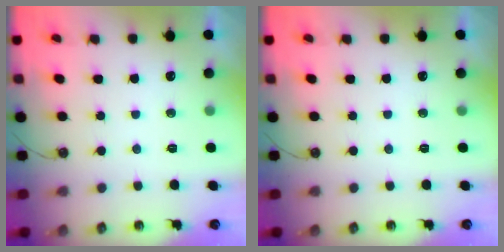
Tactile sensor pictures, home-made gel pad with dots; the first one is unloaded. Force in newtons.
{"total": 0.0}